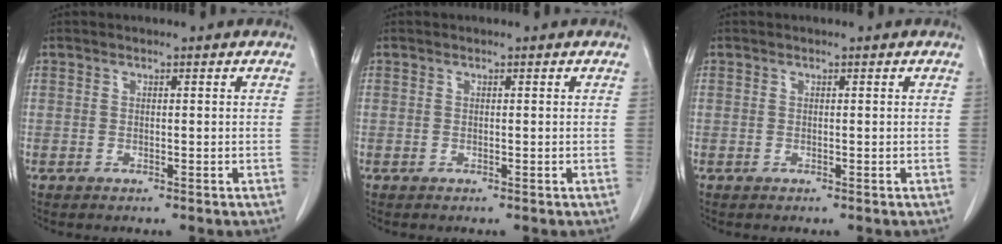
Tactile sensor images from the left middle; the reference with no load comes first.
{"total": 0.0}
{"total": 0.0}